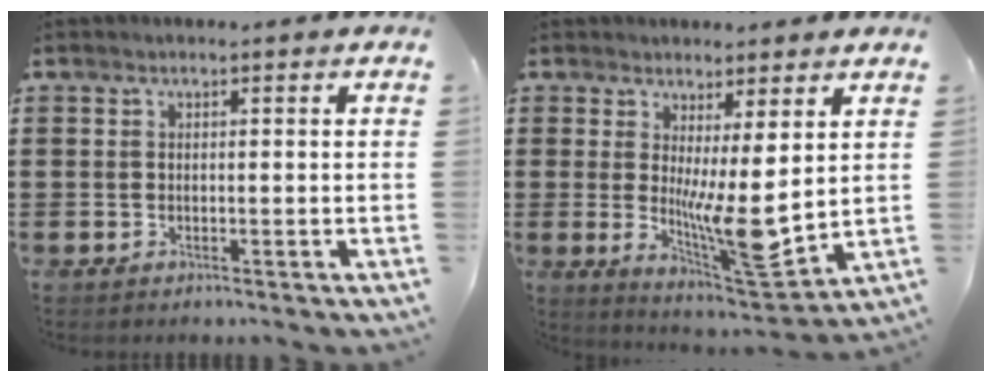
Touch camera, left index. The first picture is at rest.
{"total": 8.6, "force": [0.8, 1.4, 8.4], "torque": [-0.141, -0.042, 0.013]}